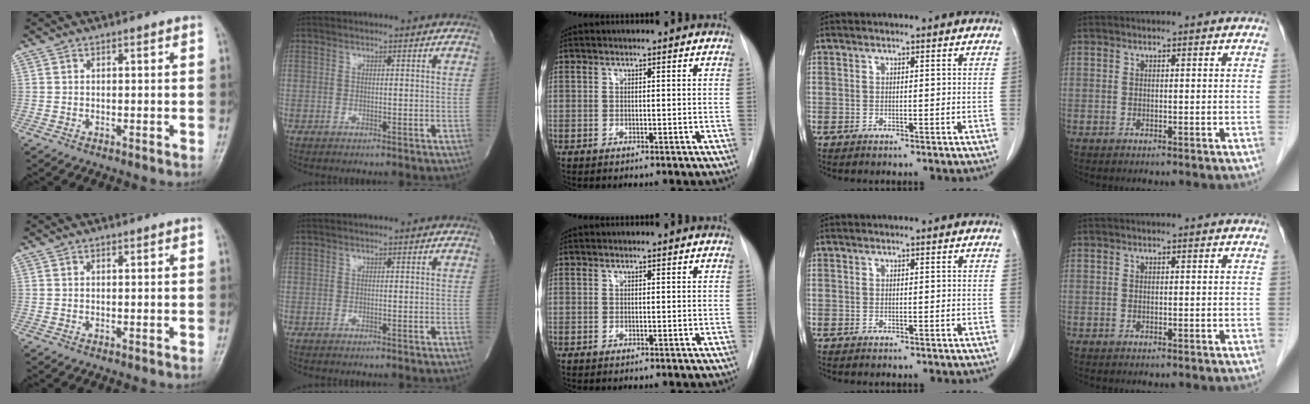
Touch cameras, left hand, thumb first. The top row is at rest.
{}